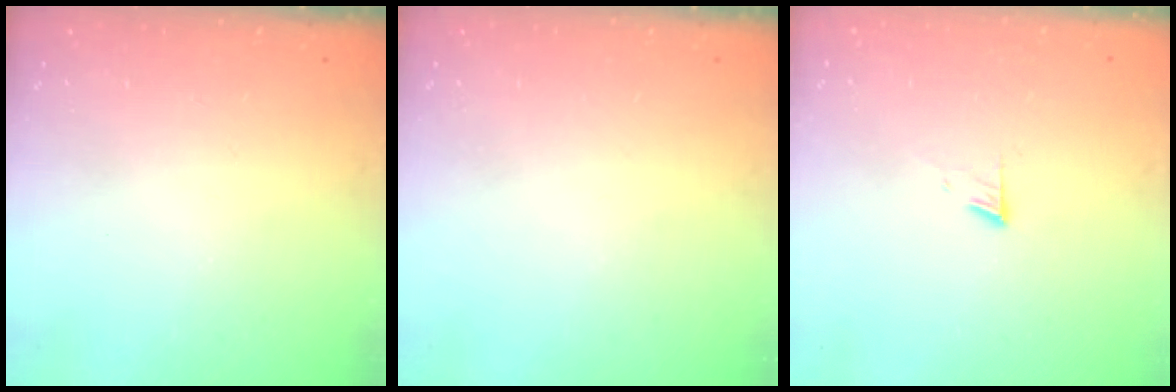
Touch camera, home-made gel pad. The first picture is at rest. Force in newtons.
{"total": 0.0}
{"total": 5.1, "press": 5.1, "slide": 0.6}